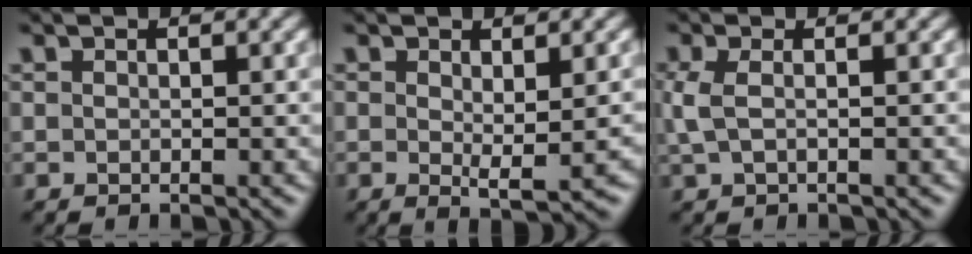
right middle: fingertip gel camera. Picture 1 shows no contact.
{"total": 2.4, "force": [0.1, 0.3, 2.4], "torque": [-0.040, -0.005, 0.008]}
{"total": 1.8, "force": [0.1, 0.7, 1.7], "torque": [-0.044, 0.004, 0.004]}